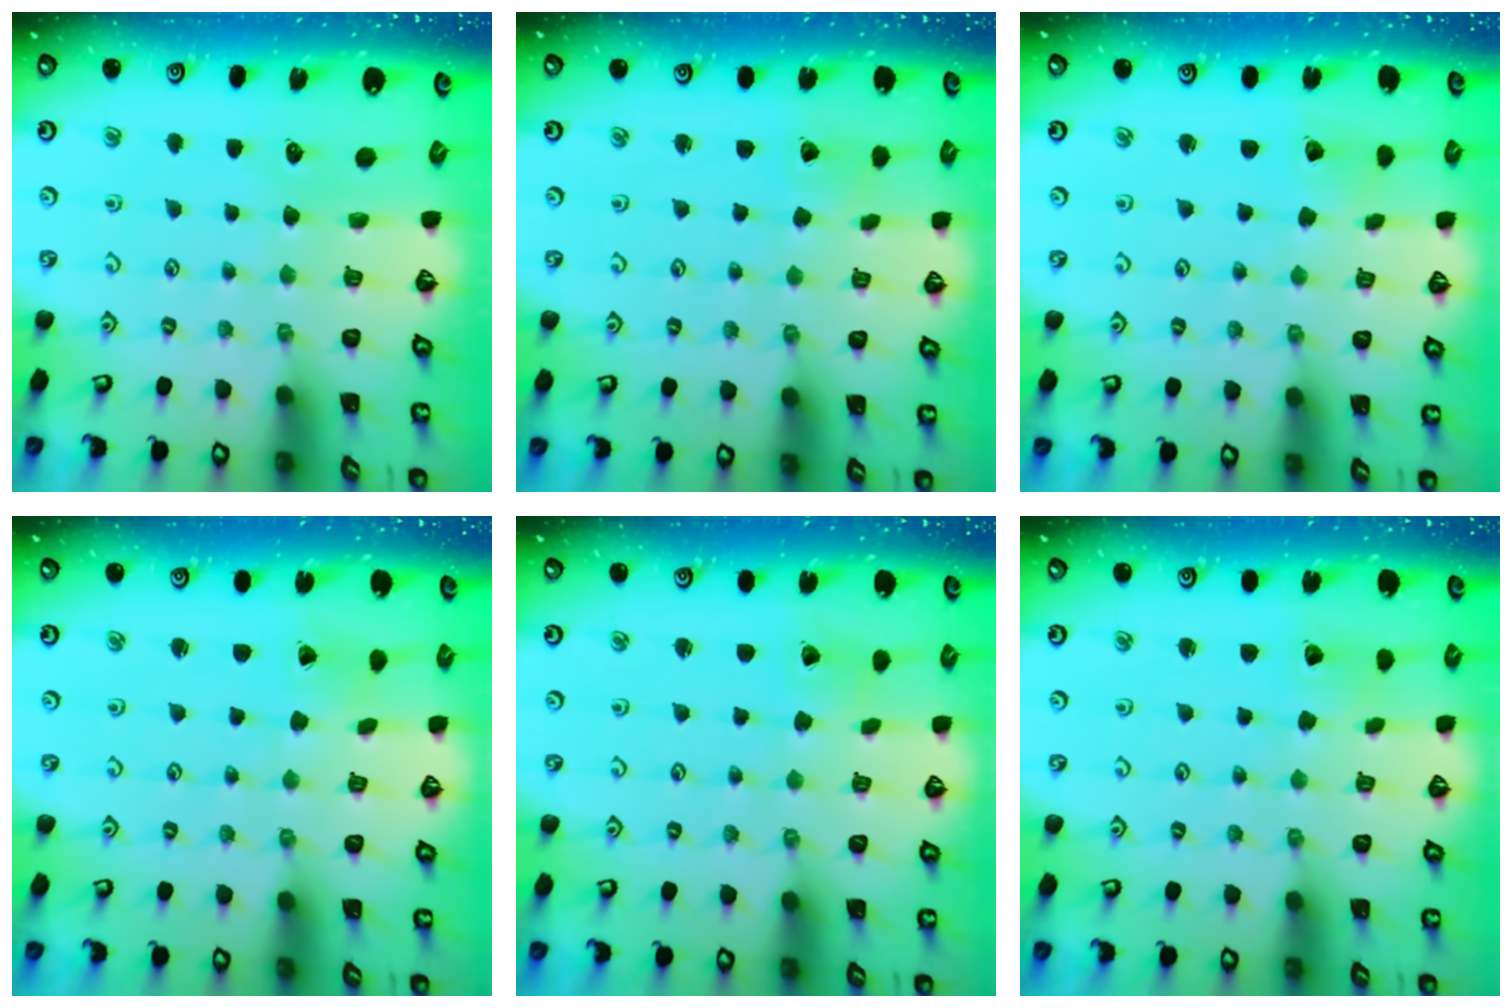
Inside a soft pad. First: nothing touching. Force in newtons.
{"total": 2.6, "press": 2.6, "slide": 0.2}
{"total": 2.2, "press": 2.2, "slide": 0.1}
{"total": 0.6, "press": 0.6, "slide": 0.0}
{"total": 2.6, "press": 2.6, "slide": 0.3}
{"total": 2.7, "press": 2.7, "slide": 0.2}